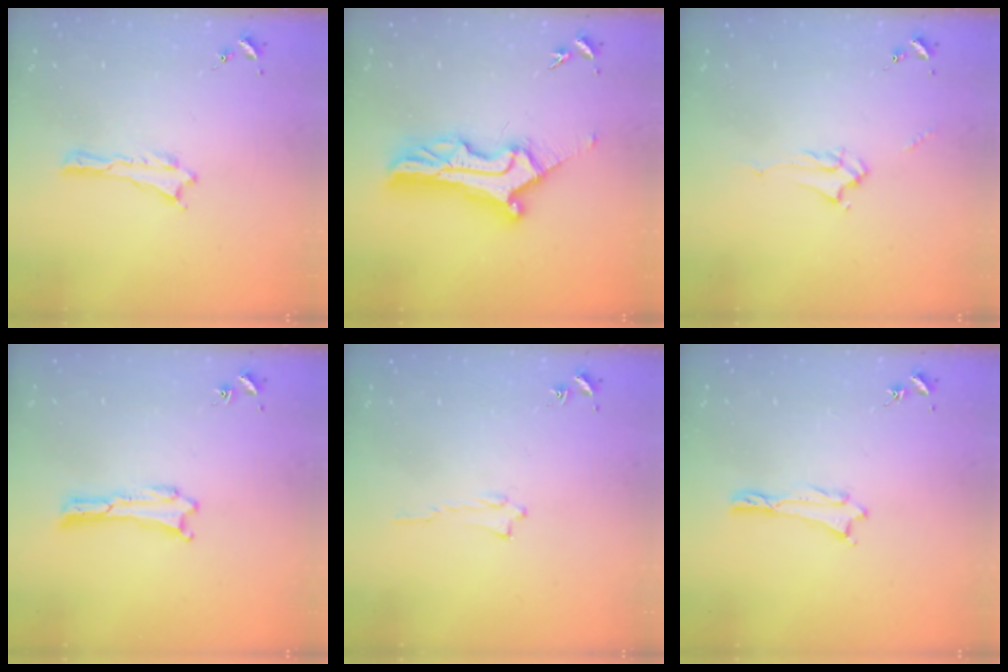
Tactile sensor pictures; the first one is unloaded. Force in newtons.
{"total": 11.4, "press": 11.3, "slide": 1.2}
{"total": 2.2, "press": 2.2, "slide": 0.1}
{"total": 0.0}
{"total": 0.6, "press": 0.6, "slide": 0.1}
{"total": 0.6, "press": 0.5, "slide": 0.2}